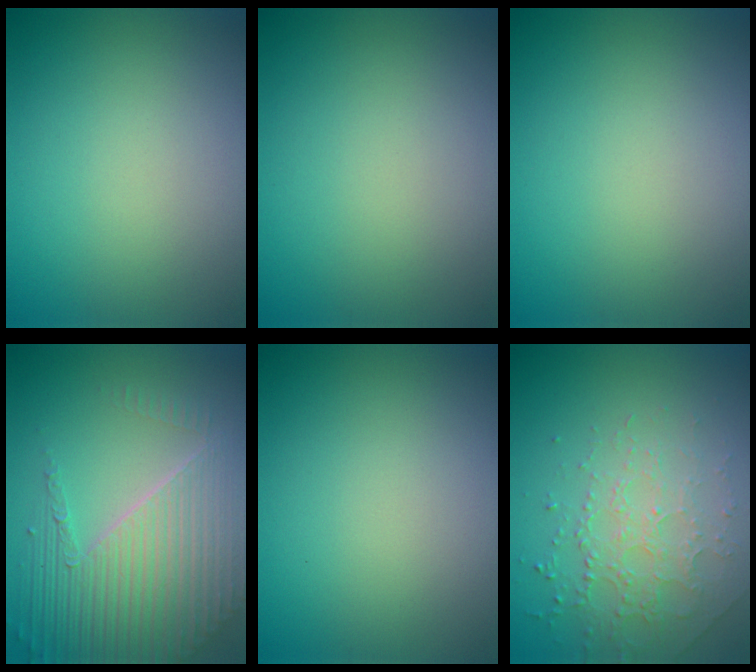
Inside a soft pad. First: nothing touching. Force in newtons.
{"total": 0.0}
{"total": 0.0}
{"total": 7.7, "press": 5.4, "slide": 5.5}
{"total": 0.0}
{"total": 2.6, "press": 2.4, "slide": 1.1}